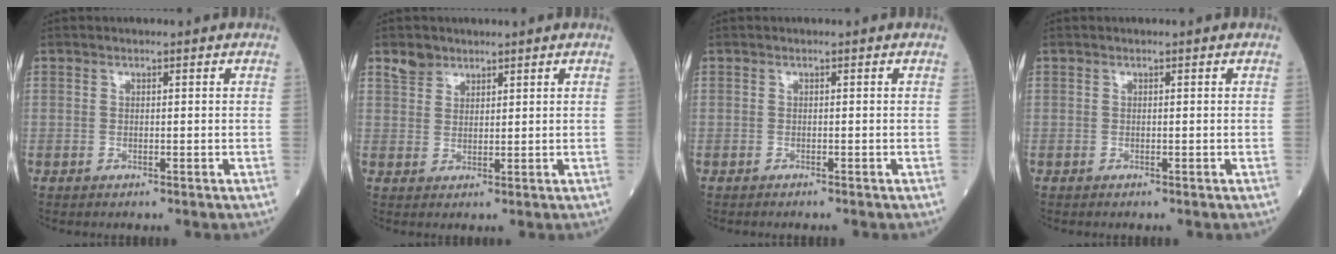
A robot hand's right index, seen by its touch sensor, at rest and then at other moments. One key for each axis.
{"total": 2.6, "fx": 2.0, "fy": 1.6, "fz": 0.3, "tx": -0.006, "ty": 0.010, "tz": 0.037}
{"total": 1.1, "fx": -1.0, "fy": 0.0, "fz": 0.4, "tx": -0.005, "ty": 0.000, "tz": -0.014}
{"total": 0.0}